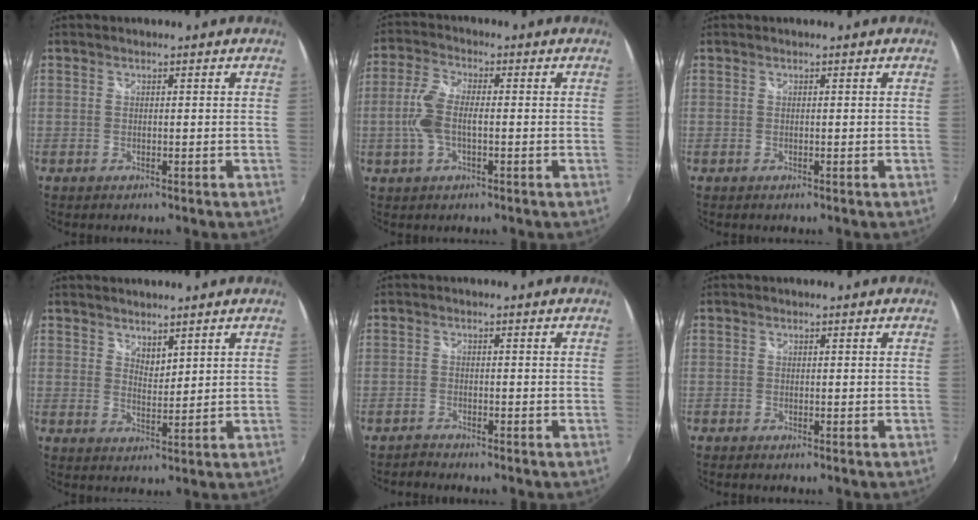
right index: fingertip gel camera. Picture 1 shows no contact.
{"total": 7.2, "force": [-0.9, 3.2, 6.4], "torque": [-0.139, 0.006, -0.018]}
{"total": 0.0}
{"total": 3.2, "force": [2.7, 1.1, 1.1], "torque": [-0.014, 0.000, 0.048]}
{"total": 1.5, "force": [-1.5, 0.2, -0.2], "torque": [-0.003, -0.001, -0.031]}
{"total": 0.6, "force": [-0.4, 0.5, -0.1], "torque": [-0.002, -0.001, -0.010]}